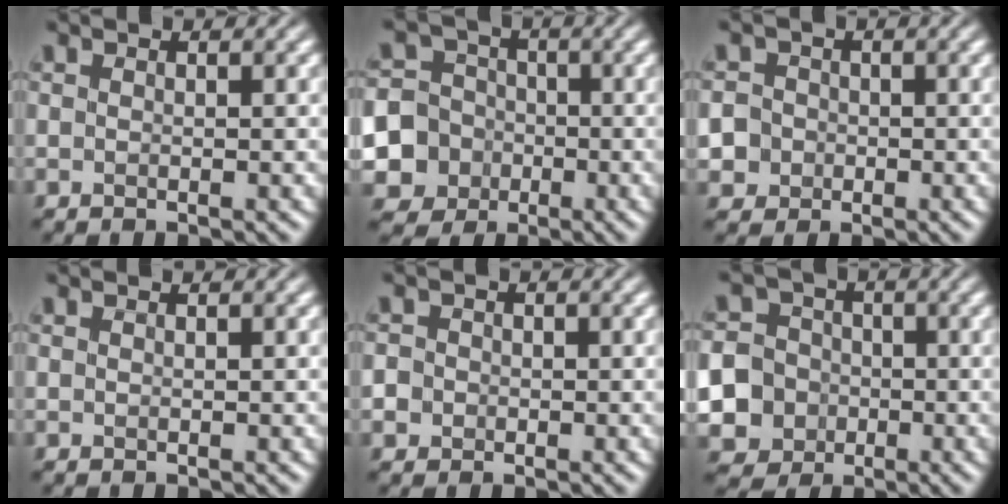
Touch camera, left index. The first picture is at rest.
{"total": 8.4, "force": [-2.8, 7.8, 1.6], "torque": [-0.042, -0.009, -0.071]}
{"total": 5.6, "force": [-1.7, 5.2, 1.4], "torque": [-0.026, 0.011, -0.056]}
{"total": 0.0}
{"total": 2.7, "force": [-0.4, 2.5, 0.8], "torque": [0.002, 0.018, -0.031]}
{"total": 12.2, "force": [-4.1, 11.2, 2.5], "torque": [-0.088, -0.026, -0.094]}